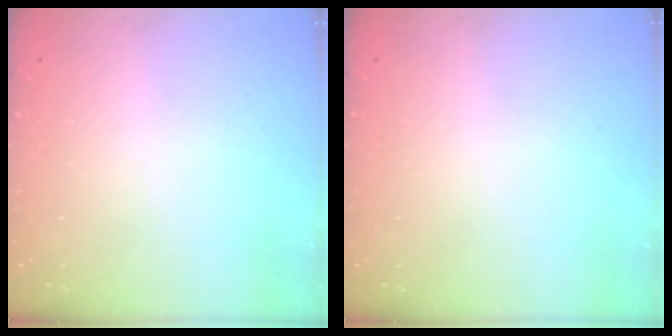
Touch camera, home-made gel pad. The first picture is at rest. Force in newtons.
{"total": 0.0}